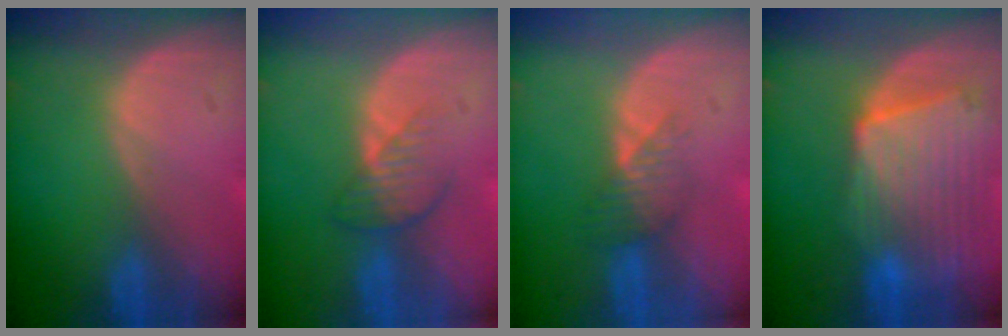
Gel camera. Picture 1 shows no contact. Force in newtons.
{"total": 3.9, "press": 3.5, "slide": 1.7}
{"total": 3.5, "press": 3.1, "slide": 1.7}
{"total": 10.5, "press": 9.2, "slide": 5.1}